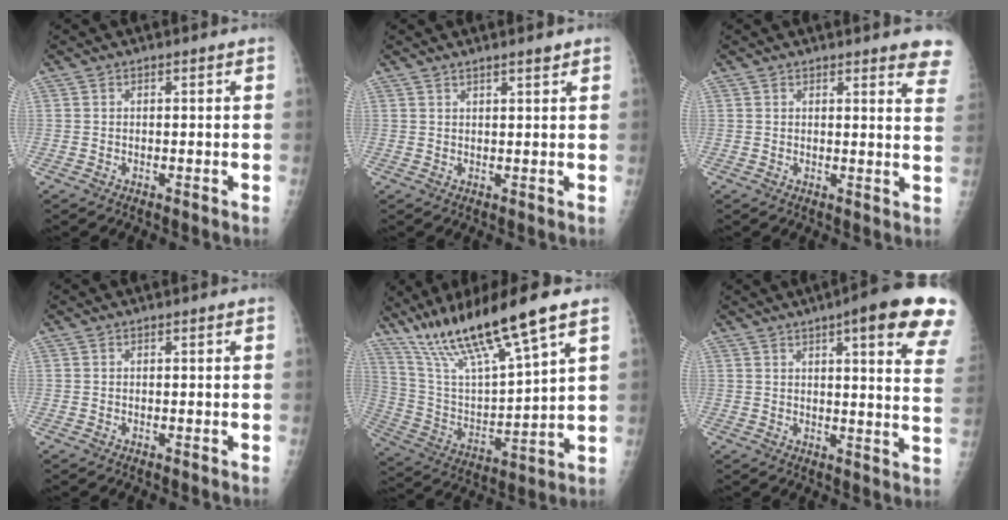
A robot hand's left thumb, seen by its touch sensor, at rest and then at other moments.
{"total": 2.0, "force": [1.6, 0.1, 1.2], "torque": [-0.016, -0.008, 0.025]}
{"total": 7.5, "force": [6.3, 1.3, 3.7], "torque": [-0.016, -0.031, 0.047]}
{"total": 0.0}
{"total": 20.6, "force": [14.0, 2.6, 14.9], "torque": [-0.262, -0.050, 0.266]}
{"total": 18.9, "force": [10.9, 3.3, 15.1], "torque": [-0.175, -0.031, 0.118]}